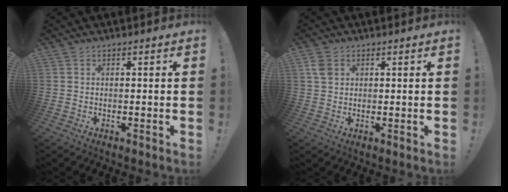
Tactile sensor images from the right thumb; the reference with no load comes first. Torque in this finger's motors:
{"motor_torque": [0.00, 0.00, 0.16, -0.05, 0.00]}